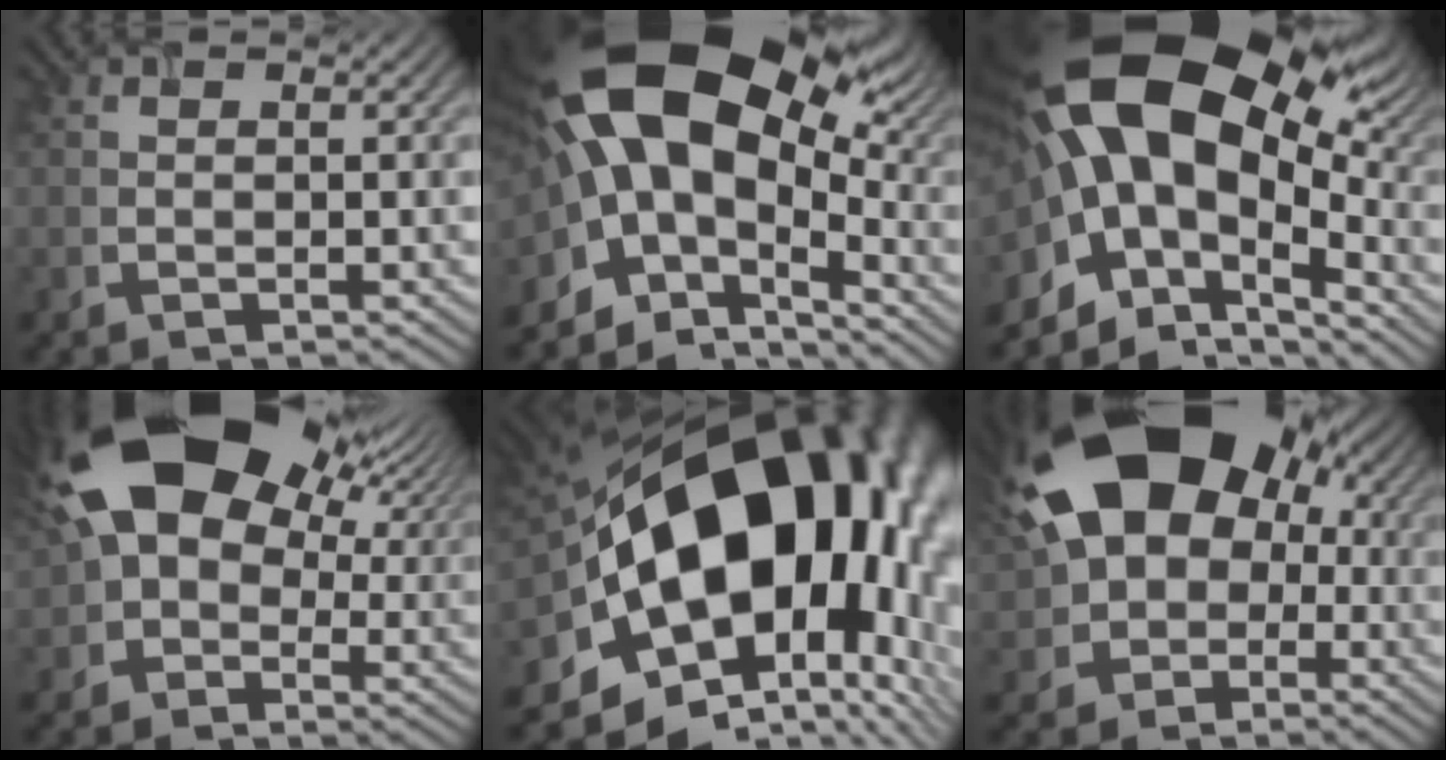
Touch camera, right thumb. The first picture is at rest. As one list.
[{"total": 18.3, "force": [0.3, 10.9, 14.7], "torque": [-0.260, -0.012, 0.030]}, {"total": 20.5, "force": [1.3, 12.1, 16.4], "torque": [-0.312, -0.023, 0.056]}, {"total": 20.3, "force": [7.1, 13.6, 13.4], "torque": [-0.265, 0.048, 0.136]}, {"total": 22.7, "force": [-1.1, 15.4, 16.6], "torque": [-0.284, -0.037, 0.003]}, {"total": 20.3, "force": [3.7, 15.2, 13.0], "torque": [-0.235, 0.032, 0.053]}]